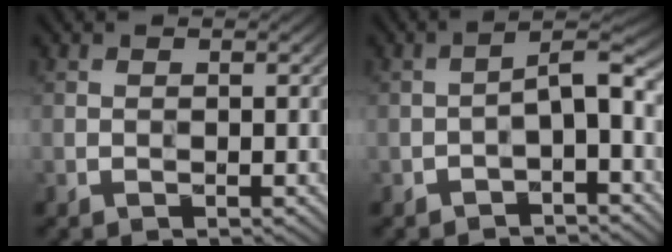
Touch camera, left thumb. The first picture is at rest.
{"total": 4.1, "force": [-1.5, 1.3, 3.6], "torque": [-0.055, 0.015, -0.032]}